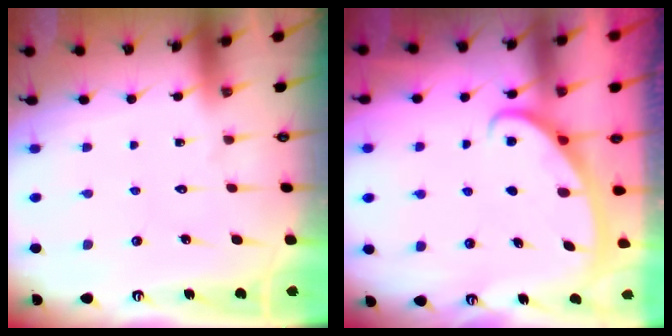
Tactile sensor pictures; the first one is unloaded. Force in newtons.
{"total": 2.8, "press": 2.8, "slide": 0.4}